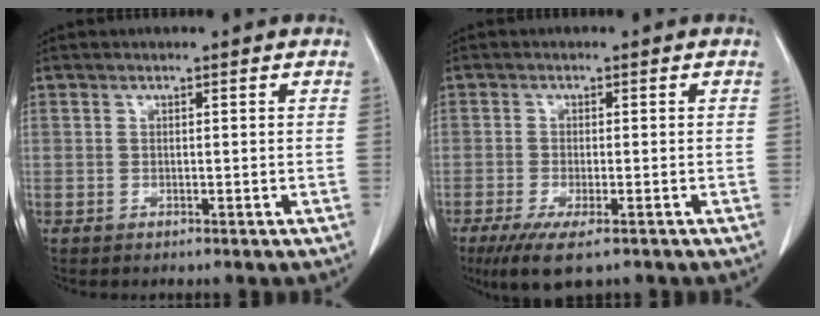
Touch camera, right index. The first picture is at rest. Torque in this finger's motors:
{"motor_torque": [0.56, -0.51, 0.32, 0.07]}